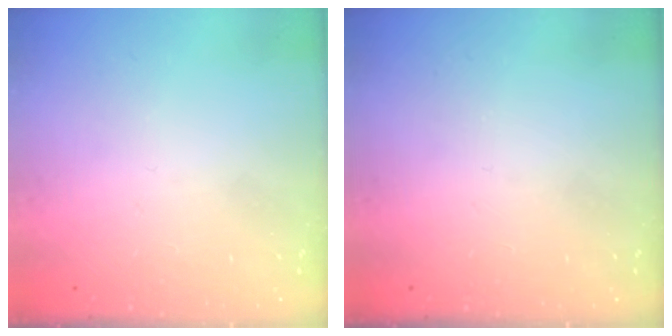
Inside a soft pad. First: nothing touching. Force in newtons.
{"total": 0.0}